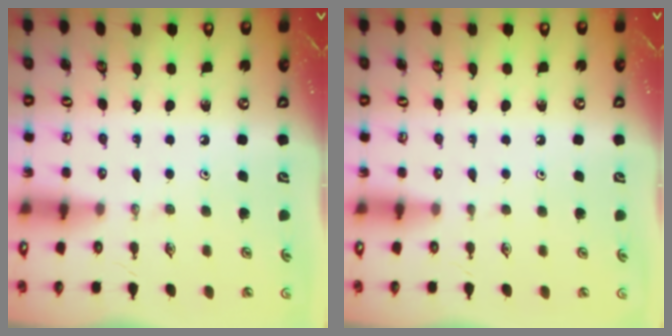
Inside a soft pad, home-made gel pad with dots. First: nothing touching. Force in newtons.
{"total": 0.6, "press": 0.6, "slide": 0.1}